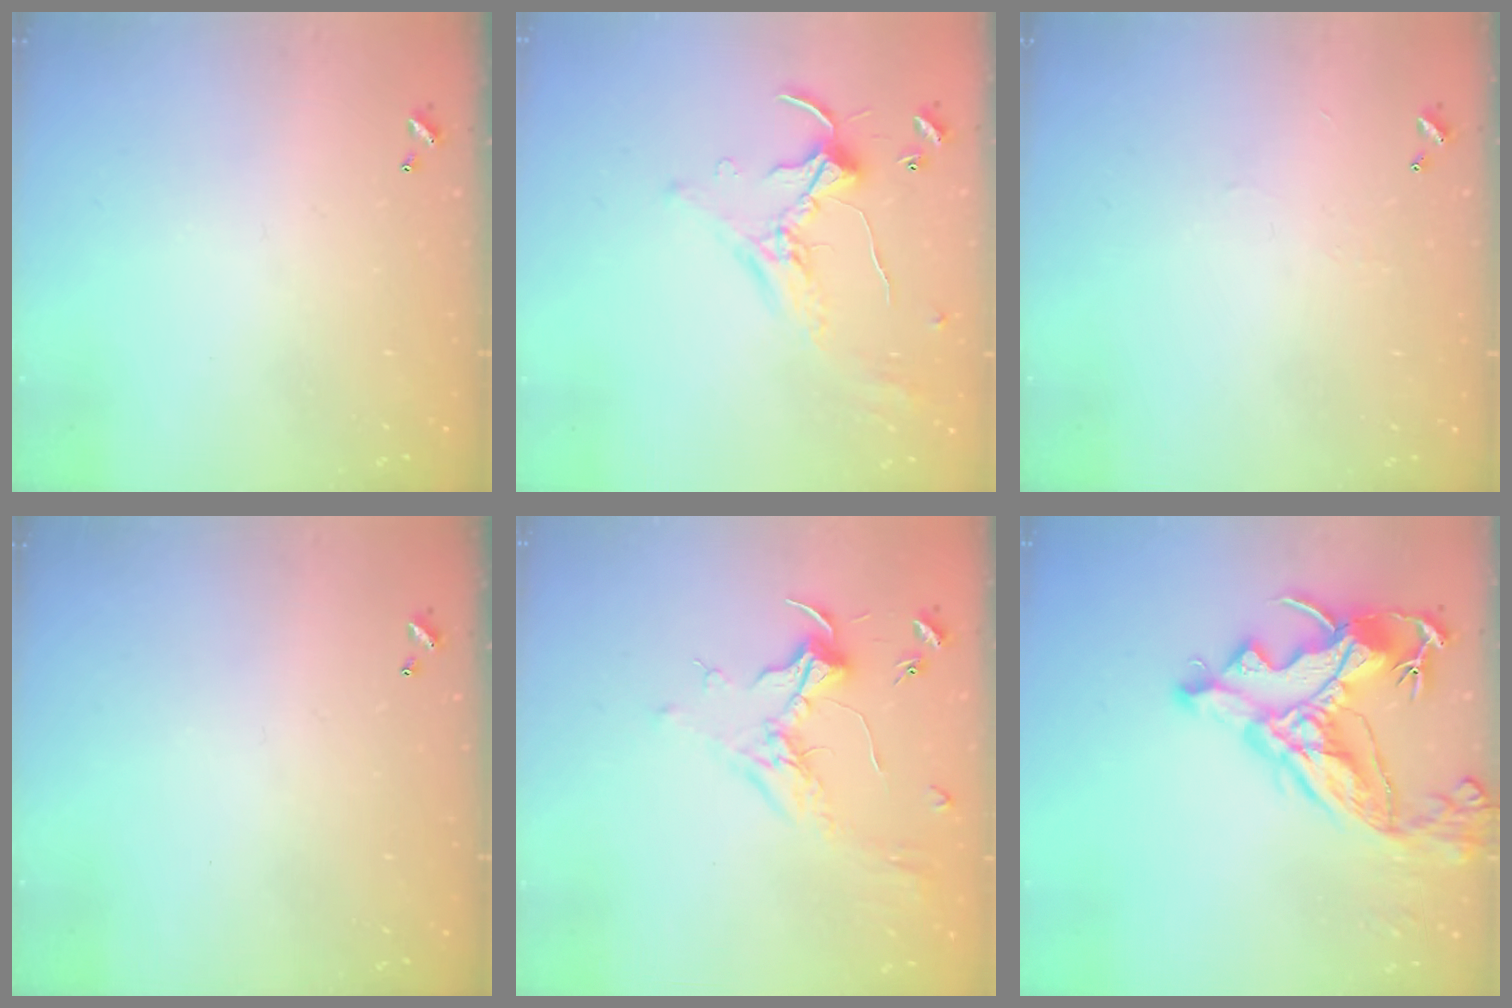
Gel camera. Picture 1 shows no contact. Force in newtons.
{"total": 1.0, "press": 0.5, "slide": 0.8}
{"total": 2.3, "press": 2.3, "slide": 0.4}
{"total": 0.0}
{"total": 1.9, "press": 1.7, "slide": 0.7}
{"total": 16.7, "press": 16.6, "slide": 2.3}